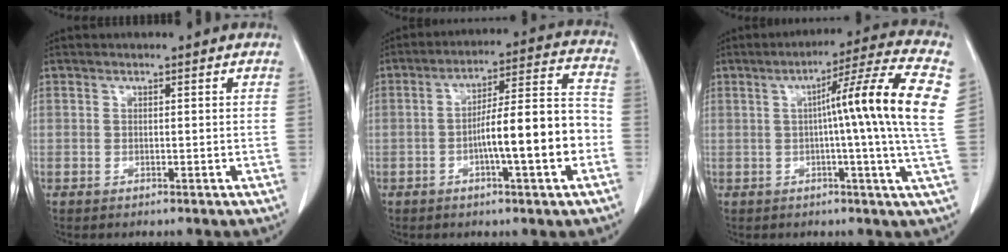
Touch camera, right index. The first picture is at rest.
{"total": 12.8, "force": [-3.4, 1.1, 12.3], "torque": [-0.190, 0.021, -0.052]}
{"total": 15.3, "force": [2.3, -2.2, 15.0], "torque": [-0.211, 0.009, 0.024]}